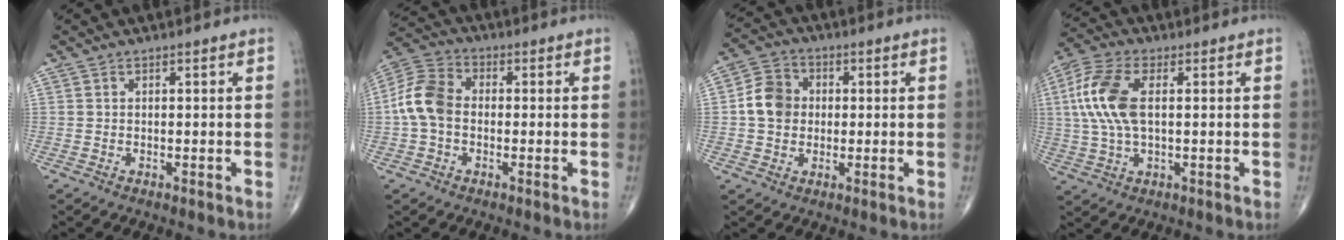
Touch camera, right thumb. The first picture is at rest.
{"total": 9.1, "force": [-0.7, 6.5, 6.3], "torque": [-0.127, 0.028, -0.027]}
{"total": 7.8, "force": [0.2, 6.6, 4.2], "torque": [-0.062, 0.016, -0.006]}
{"total": 11.6, "force": [1.8, 5.8, 9.9], "torque": [-0.236, 0.010, 0.034]}